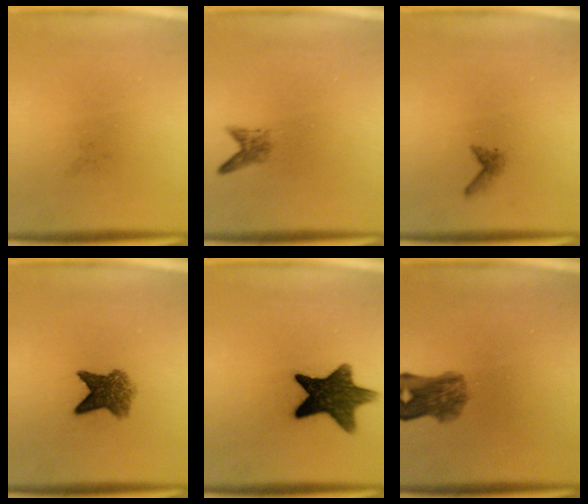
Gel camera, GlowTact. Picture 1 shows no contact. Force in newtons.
{"total": 1.6}
{"total": 0.9}
{"total": 5.7}
{"total": 12.5}
{"total": 5.6}